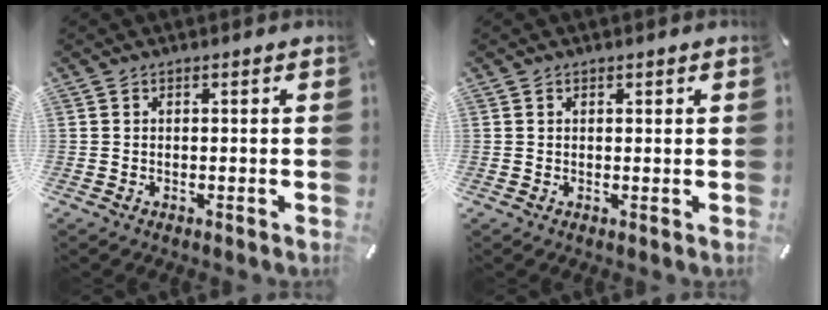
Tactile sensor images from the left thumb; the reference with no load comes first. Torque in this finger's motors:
{"motor_torque": [-0.16, -0.39, -0.22, 0.22, -0.05]}